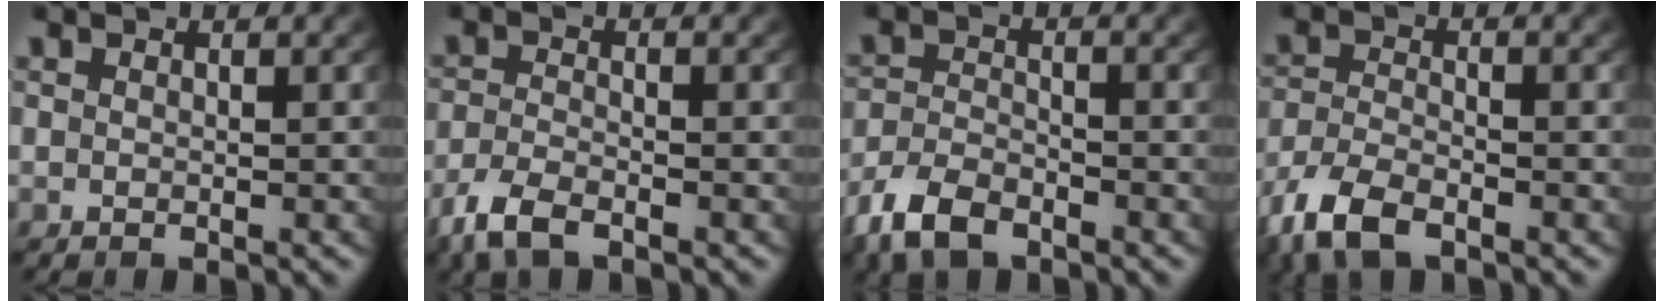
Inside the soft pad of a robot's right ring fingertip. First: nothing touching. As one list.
[{"total": 3.1, "force": [-2.3, 1.1, 1.7], "torque": [-0.040, -0.010, -0.040]}, {"total": 4.7, "force": [-3.4, 2.4, 2.1], "torque": [-0.045, -0.013, -0.055]}, {"total": 4.8, "force": [-3.3, 2.4, 2.6], "torque": [-0.066, -0.017, -0.050]}]